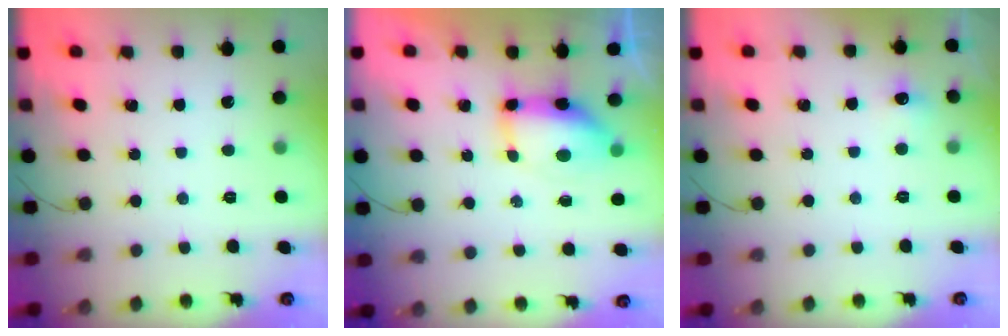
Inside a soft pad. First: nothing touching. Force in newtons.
{"total": 7.8, "press": 7.7, "slide": 1.1}
{"total": 4.8, "press": 4.6, "slide": 1.2}